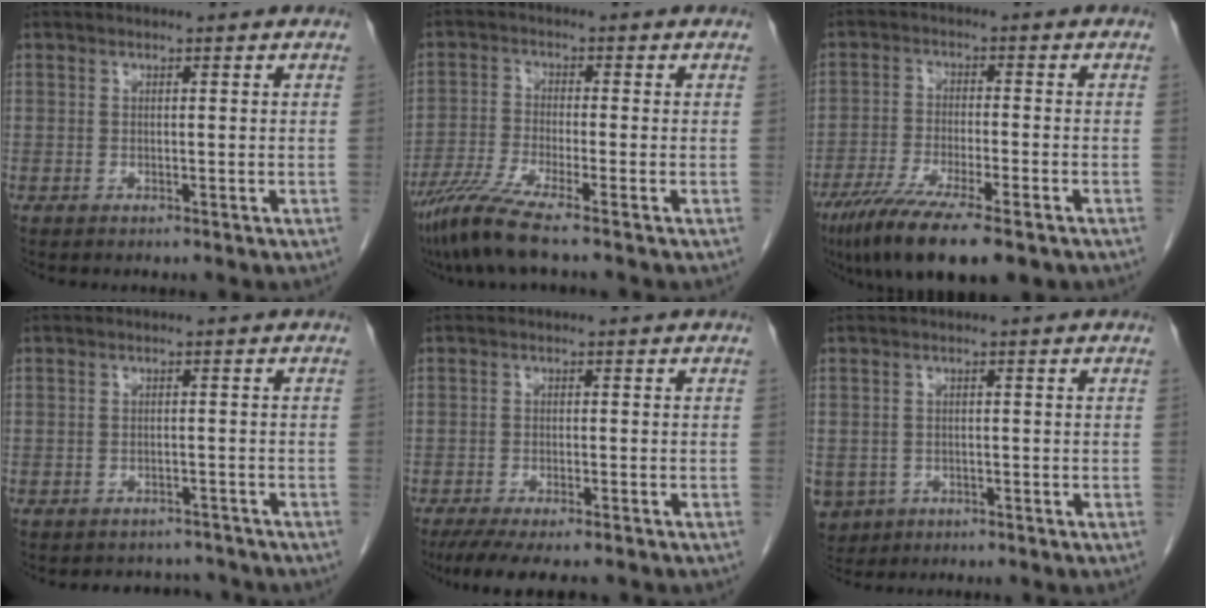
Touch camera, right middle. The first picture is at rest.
{"total": 7.0, "force": [-5.3, -0.8, 4.4], "torque": [-0.093, -0.028, -0.107]}
{"total": 13.0, "force": [-8.9, 2.1, 9.3], "torque": [-0.159, -0.032, -0.142]}
{"total": 5.1, "force": [-4.8, 1.7, -0.2], "torque": [0.006, 0.012, -0.057]}
{"total": 9.9, "force": [-8.2, 1.8, 5.2], "torque": [-0.072, -0.012, -0.121]}
{"total": 6.0, "force": [-2.8, 5.1, 1.5], "torque": [-0.043, -0.001, -0.040]}